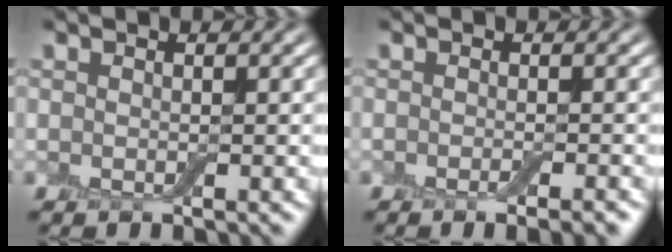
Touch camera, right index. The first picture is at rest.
{"total": 2.2, "force": [-1.2, 0.6, 1.7], "torque": [-0.016, -0.001, -0.018]}